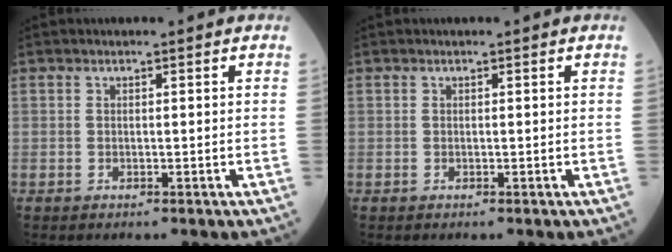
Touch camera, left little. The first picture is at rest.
{"total": 0.0}